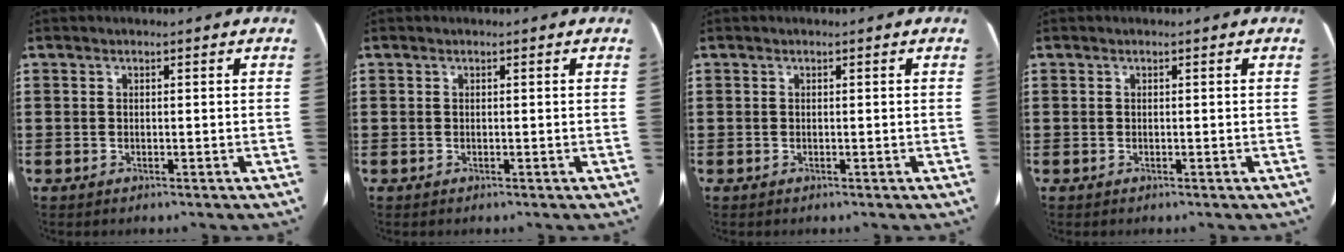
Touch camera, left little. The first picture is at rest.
{"total": 0.0}
{"total": 0.0}
{"total": 0.0}